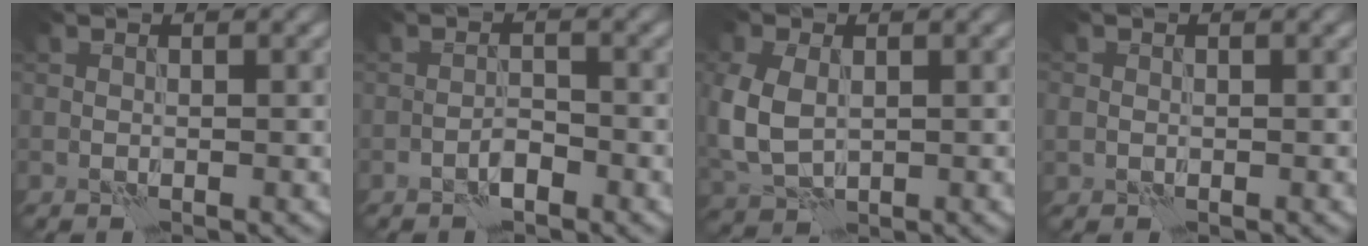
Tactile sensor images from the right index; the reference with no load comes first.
{"total": 1.1, "force": [-0.8, 0.2, 0.6], "torque": [-0.008, 0.007, -0.018]}
{"total": 5.9, "force": [0.2, 4.2, 4.2], "torque": [-0.121, 0.001, 0.007]}
{"total": 1.3, "force": [-0.2, 1.2, 0.4], "torque": [-0.007, -0.002, -0.003]}